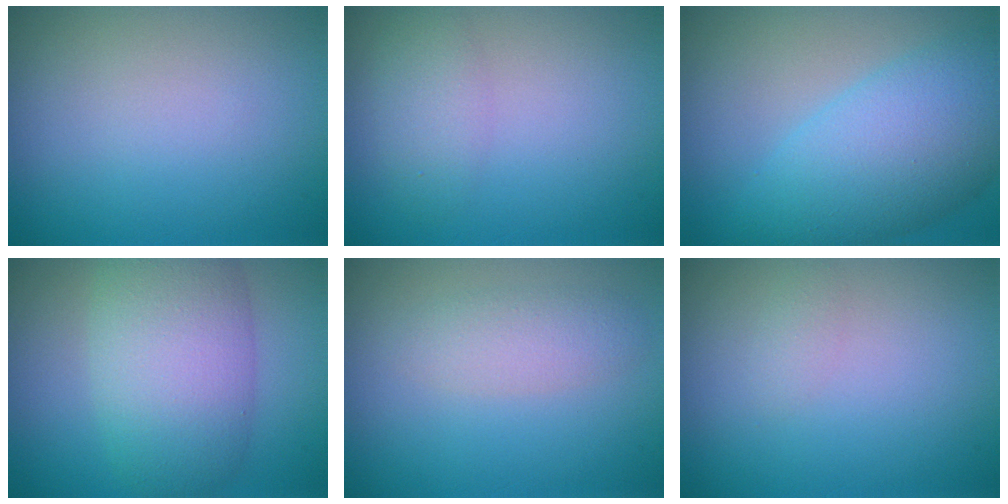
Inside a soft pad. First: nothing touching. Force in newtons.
{"total": 2.1, "press": 2.1, "slide": 0.1}
{"total": 7.8, "press": 7.7, "slide": 0.3}
{"total": 7.4, "press": 7.3, "slide": 0.4}
{"total": 2.1, "press": 2.1, "slide": 0.1}
{"total": 0.7, "press": 0.7, "slide": 0.1}